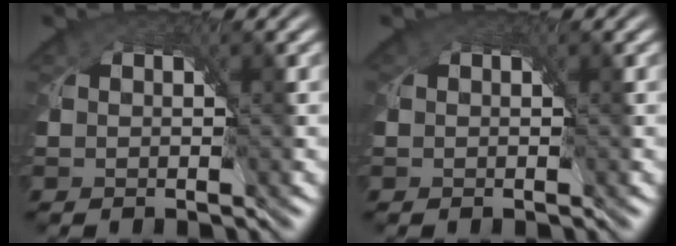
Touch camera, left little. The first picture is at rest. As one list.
[{"total": 0.6, "force": [0.0, 0.6, 0.1], "torque": [-0.004, -0.001, -0.003]}]